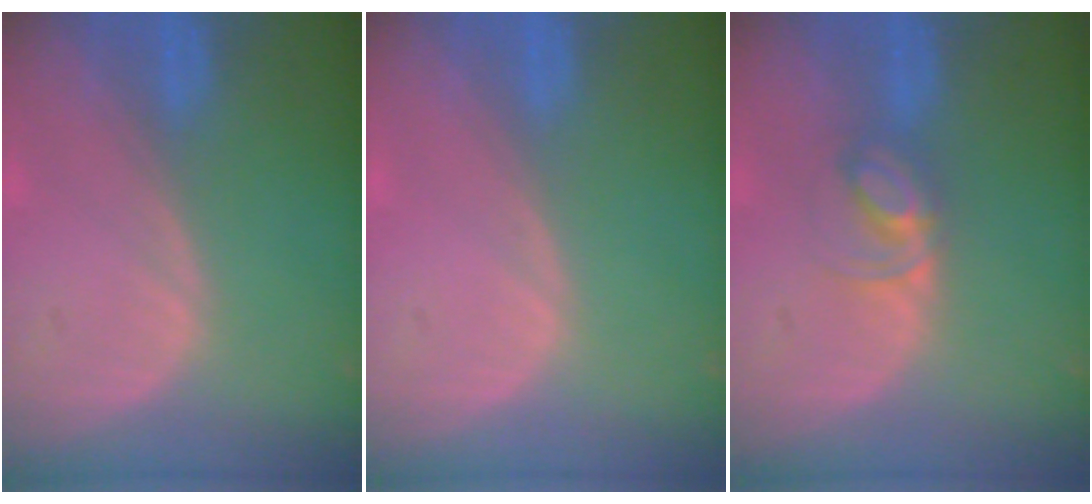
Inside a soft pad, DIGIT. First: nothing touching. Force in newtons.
{"total": 0.0}
{"total": 3.9, "press": 3.9, "slide": 0.4}